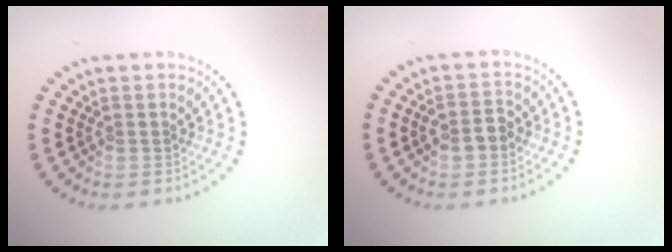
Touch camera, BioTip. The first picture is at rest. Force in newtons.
{"total": 2.1, "press": 2.1, "slide": 0.3}